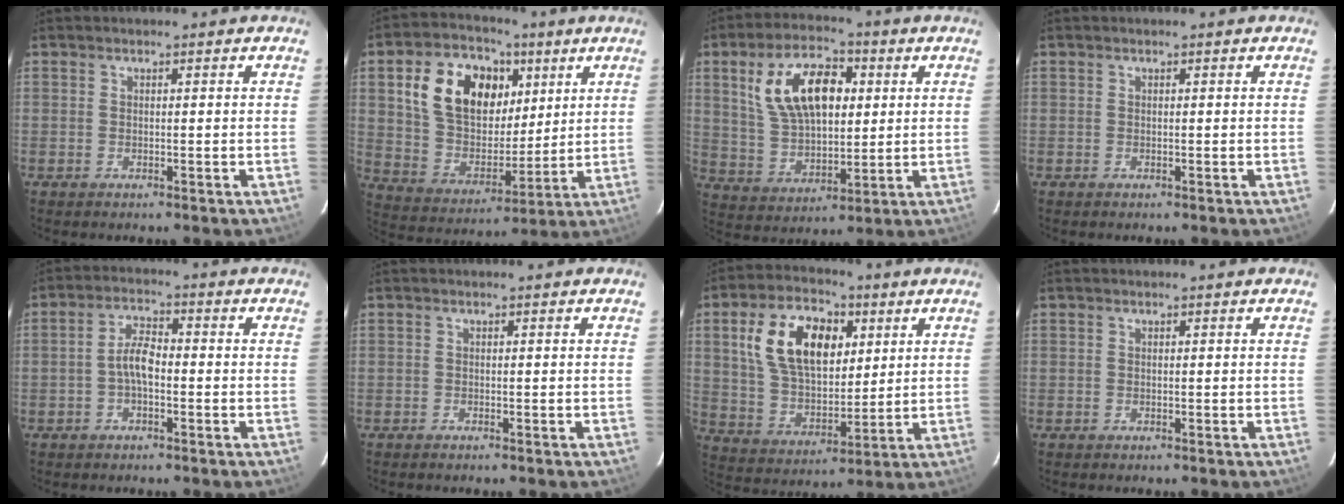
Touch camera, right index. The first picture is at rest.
{"total": 18.6, "force": [7.0, 12.4, 11.9], "torque": [-0.241, 0.036, 0.136]}
{"total": 15.5, "force": [4.5, 8.4, 12.2], "torque": [-0.229, 0.021, 0.092]}
{"total": 0.0}
{"total": 4.5, "force": [-1.2, 1.8, 3.9], "torque": [-0.078, 0.013, -0.024]}
{"total": 0.0}
{"total": 16.8, "force": [5.5, 10.2, 12.2], "torque": [-0.237, 0.025, 0.109]}
{"total": 0.0}